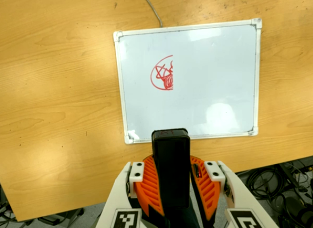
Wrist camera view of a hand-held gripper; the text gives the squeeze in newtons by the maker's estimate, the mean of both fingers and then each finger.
{"total": 10.8, "left": 10.2, "right": 11.4}